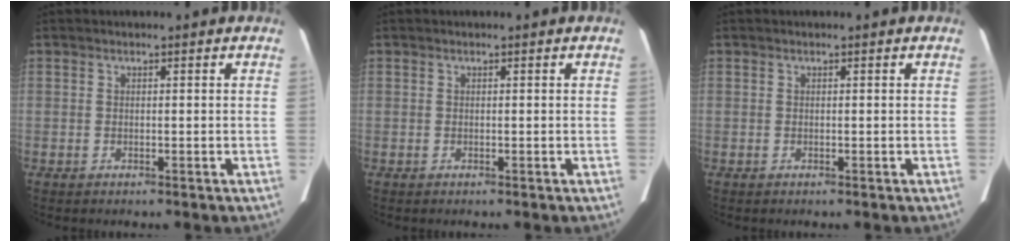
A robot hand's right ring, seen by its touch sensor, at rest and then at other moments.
{"total": 0.0}
{"total": 0.0}